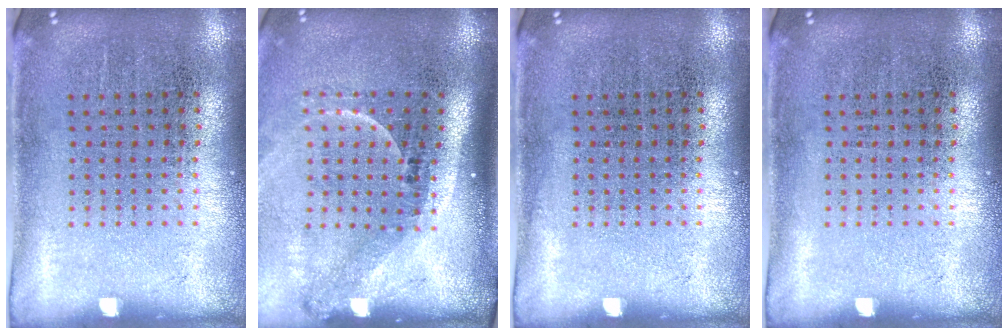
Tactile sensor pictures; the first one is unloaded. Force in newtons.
{"total": 2.3, "press": 1.5, "slide": 1.7}
{"total": 0.0}
{"total": 0.0}